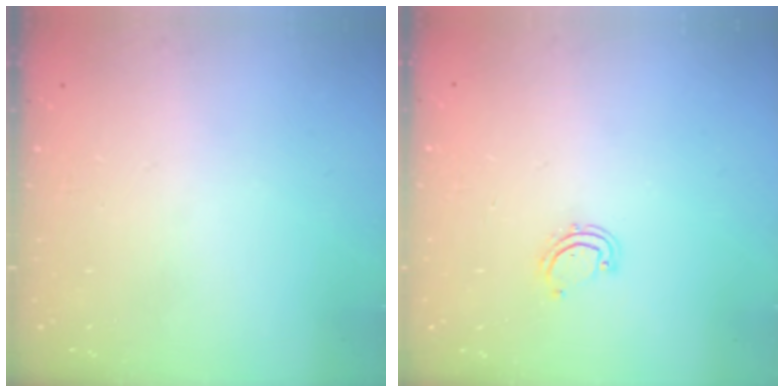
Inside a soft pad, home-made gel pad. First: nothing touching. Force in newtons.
{"total": 4.8, "press": 4.5, "slide": 1.8}